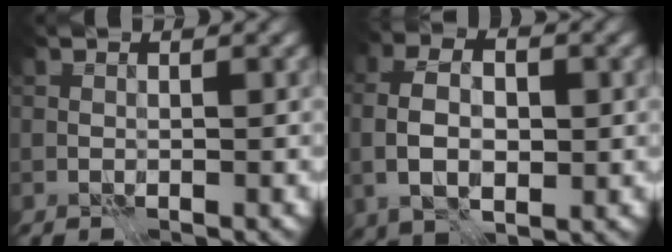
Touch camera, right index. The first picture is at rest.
{"total": 5.5, "force": [-0.2, 3.2, 4.4], "torque": [-0.086, 0.005, -0.009]}